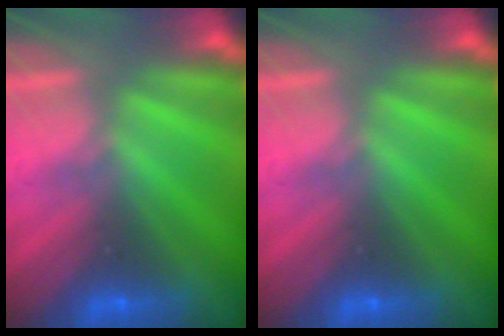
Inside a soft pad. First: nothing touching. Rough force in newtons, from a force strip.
{"total": 0.0}